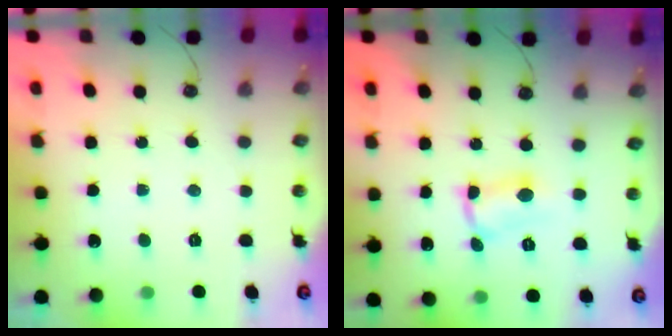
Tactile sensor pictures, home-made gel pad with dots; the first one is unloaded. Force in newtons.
{"total": 1.8, "press": 1.6, "slide": 0.7}